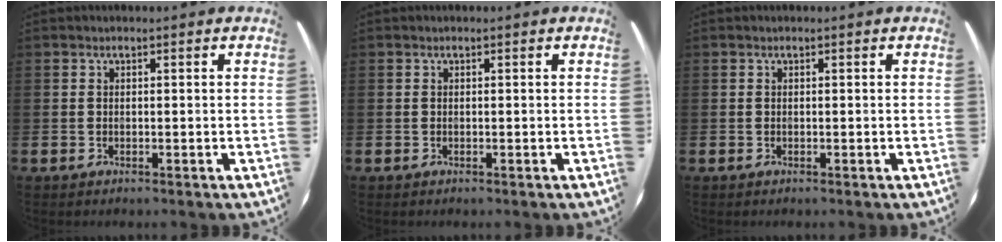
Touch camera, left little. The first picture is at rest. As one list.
[{"total": 0.0}, {"total": 0.0}]